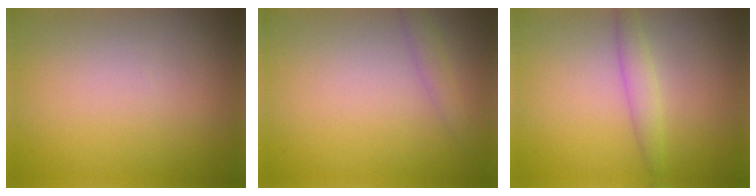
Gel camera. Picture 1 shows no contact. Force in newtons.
{"total": 1.2, "press": 1.2, "slide": 0.0}
{"total": 1.9, "press": 1.9, "slide": 0.1}